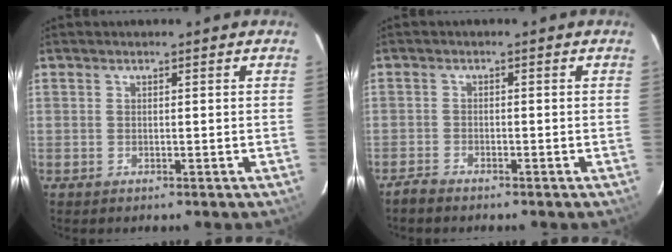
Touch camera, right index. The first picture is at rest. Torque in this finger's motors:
{"motor_torque": [-0.18, -0.22, 0.11, 0.00]}